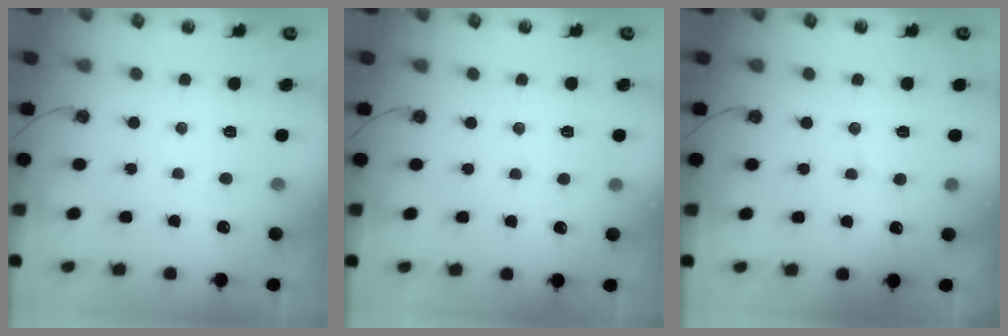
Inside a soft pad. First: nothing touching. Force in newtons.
{"total": 2.9, "press": 2.9, "slide": 0.2}
{"total": 3.3, "press": 3.3, "slide": 0.4}